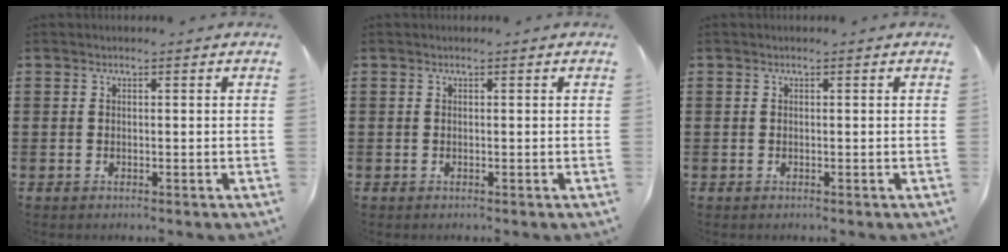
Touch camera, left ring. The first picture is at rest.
{"total": 0.0}
{"total": 0.0}